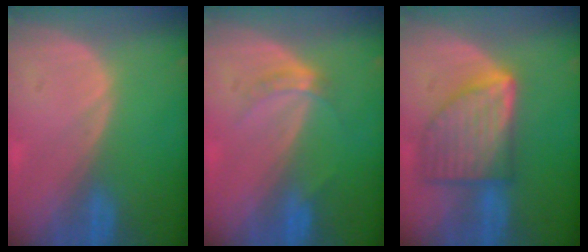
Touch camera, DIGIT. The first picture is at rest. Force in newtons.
{"total": 2.8, "press": 2.5, "slide": 1.3}
{"total": 8.8, "press": 8.8, "slide": 0.6}